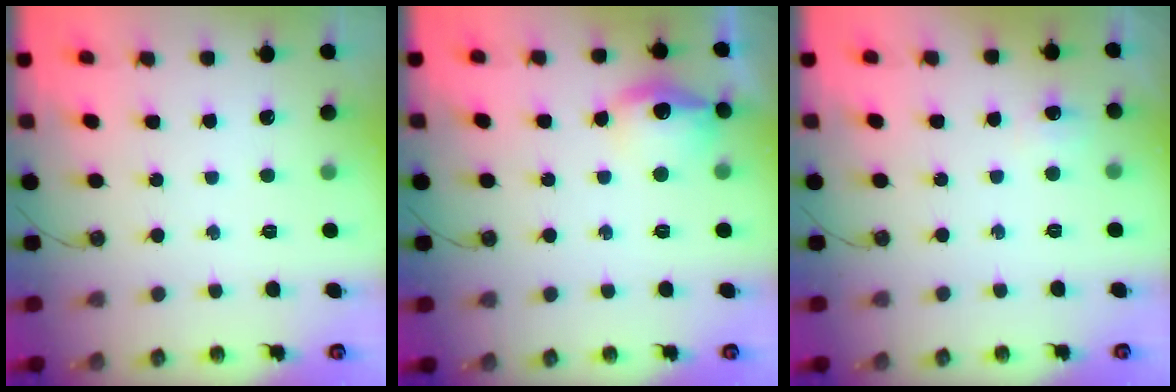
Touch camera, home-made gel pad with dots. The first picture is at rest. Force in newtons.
{"total": 13.0, "press": 12.9, "slide": 1.0}
{"total": 5.6, "press": 5.6, "slide": 0.8}